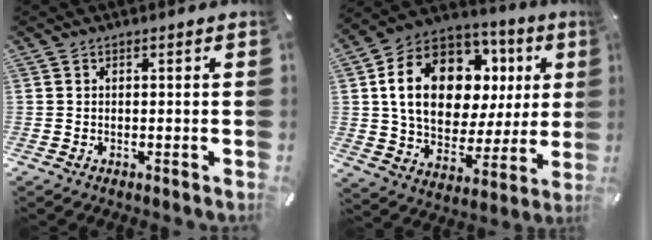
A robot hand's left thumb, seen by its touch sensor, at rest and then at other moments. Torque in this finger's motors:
{"motor_torque": [2.48, 2.53, 1.80, -0.97, 0.69]}